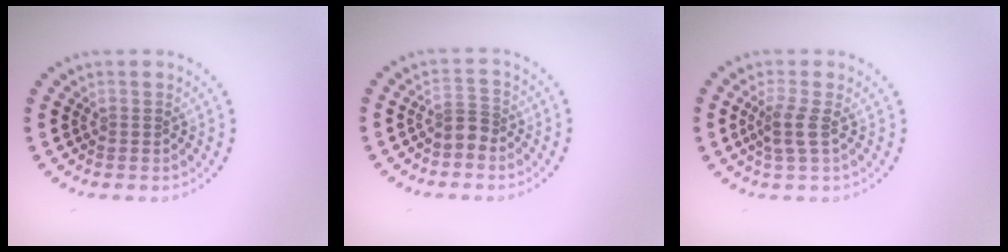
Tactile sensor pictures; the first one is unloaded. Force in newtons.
{"total": 2.0, "press": 1.5, "slide": 1.2}
{"total": 2.0, "press": 1.7, "slide": 1.1}